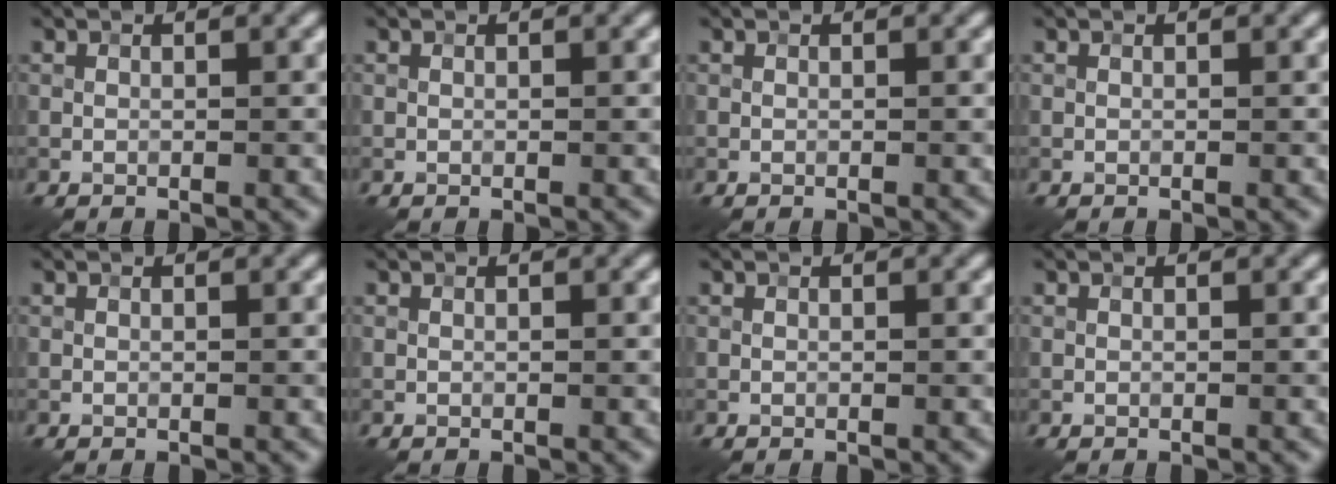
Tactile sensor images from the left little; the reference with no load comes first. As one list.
[{"total": 0.0}, {"total": 0.0}, {"total": 0.0}, {"total": 0.0}, {"total": 0.0}, {"total": 0.0}, {"total": 0.0}]